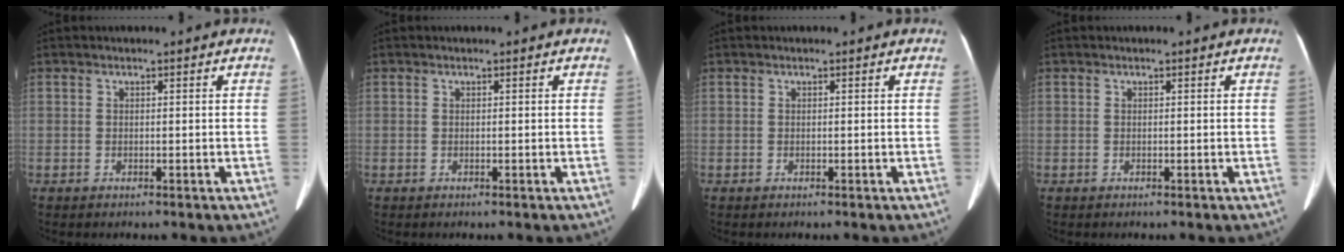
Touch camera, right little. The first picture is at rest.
{"total": 0.0}
{"total": 0.0}
{"total": 0.0}